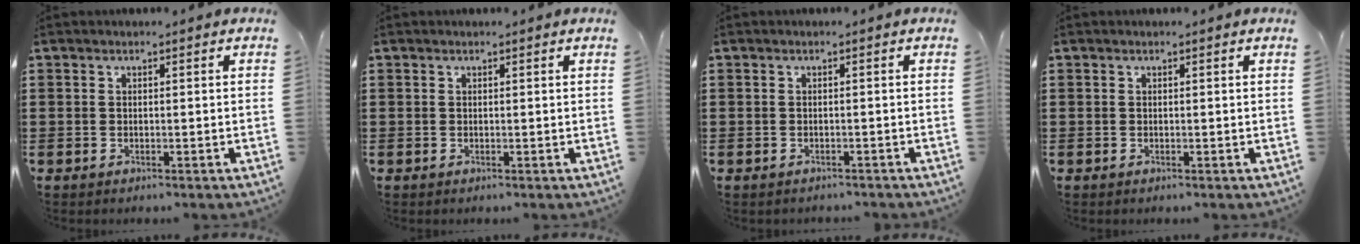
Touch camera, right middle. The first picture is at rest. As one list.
[{"total": 0.0}, {"total": 0.5, "force": [-0.5, 0.0, 0.1], "torque": [-0.004, -0.002, -0.011]}, {"total": 0.0}]